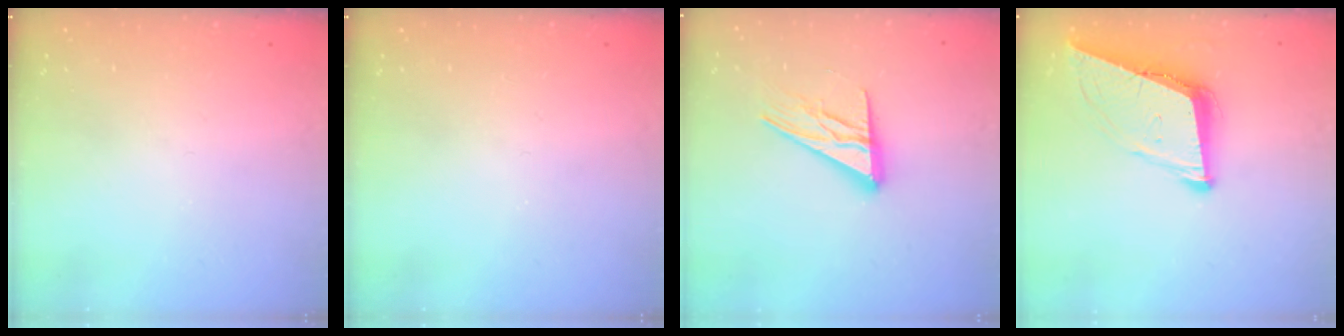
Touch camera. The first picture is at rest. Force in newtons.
{"total": 0.0}
{"total": 13.9, "press": 13.8, "slide": 1.3}
{"total": 10.3, "press": 9.6, "slide": 3.6}